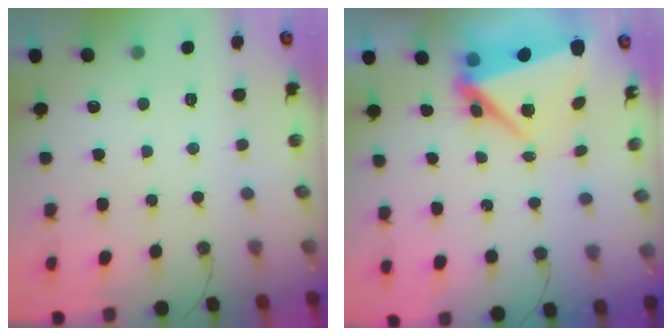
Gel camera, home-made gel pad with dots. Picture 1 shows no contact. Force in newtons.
{"total": 12.2, "press": 8.5, "slide": 8.7}